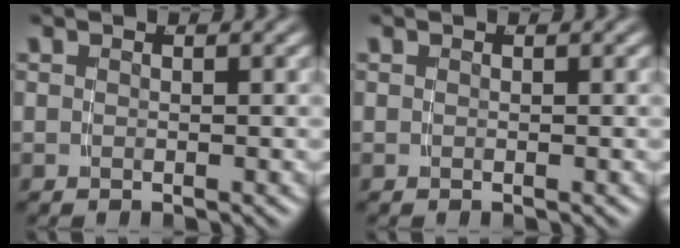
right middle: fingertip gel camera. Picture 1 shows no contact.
{"total": 0.0}